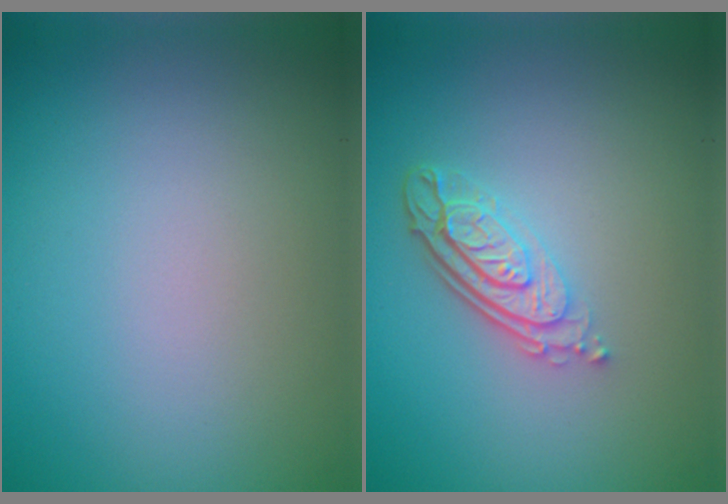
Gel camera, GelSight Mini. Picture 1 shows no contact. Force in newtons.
{"total": 4.0, "press": 2.9, "slide": 2.8}